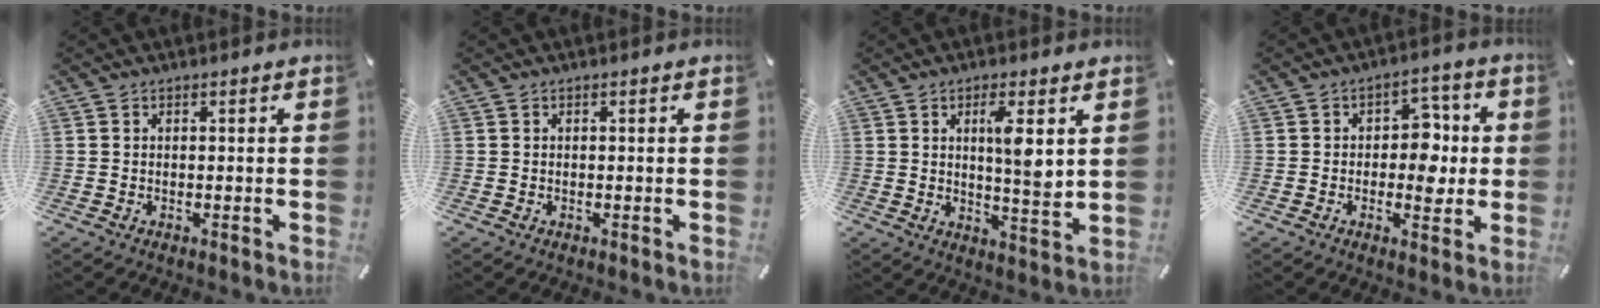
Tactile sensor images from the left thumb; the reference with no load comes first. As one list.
[{"total": 0.0}, {"total": 7.6, "force": [2.9, 1.6, 6.9], "torque": [-0.108, -0.022, 0.040]}, {"total": 8.4, "force": [-0.6, 6.4, 5.4], "torque": [-0.055, 0.006, -0.015]}]